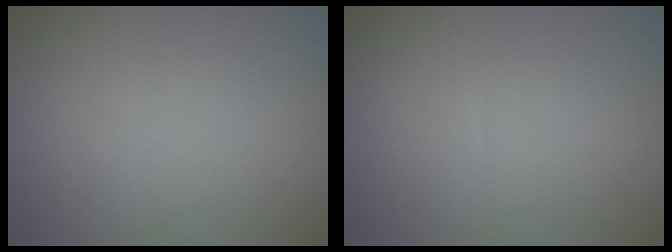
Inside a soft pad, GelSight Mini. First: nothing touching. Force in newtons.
{"total": 0.0}